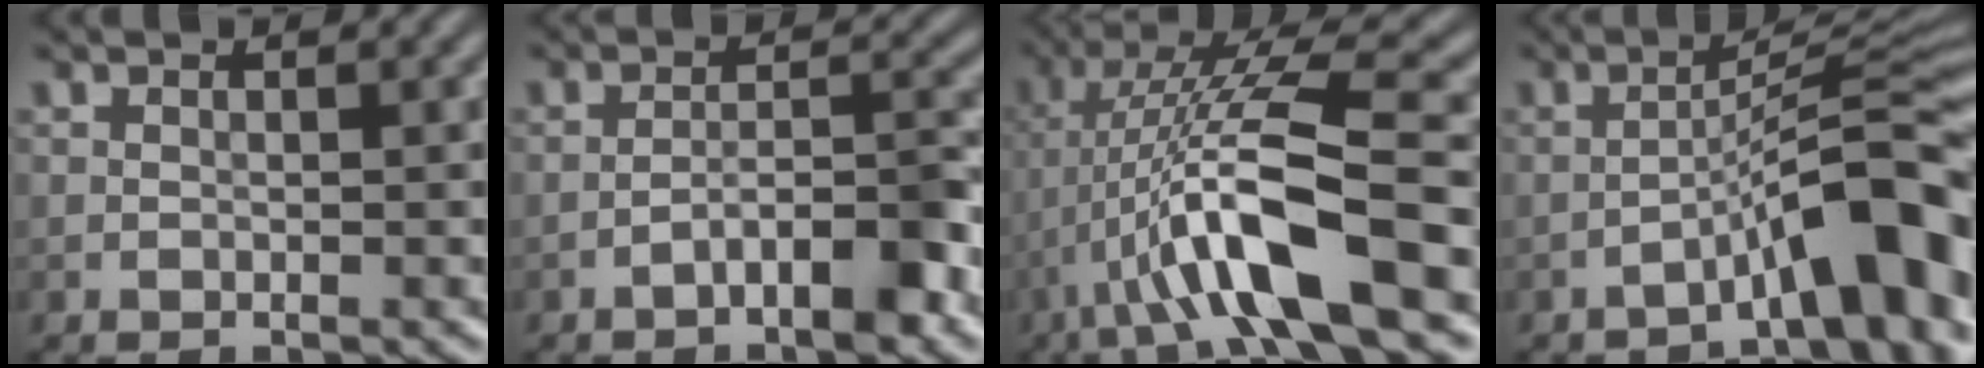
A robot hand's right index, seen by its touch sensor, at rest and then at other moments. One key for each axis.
{"total": 4.2, "fx": -2.6, "fy": 1.0, "fz": 3.2, "tx": -0.050, "ty": 0.017, "tz": -0.047}
{"total": 10.3, "fx": -3.2, "fy": 1.8, "fz": 9.6, "tx": -0.173, "ty": 0.022, "tz": -0.060}
{"total": 8.4, "fx": -4.5, "fy": 1.3, "fz": 7.0, "tx": -0.098, "ty": 0.032, "tz": -0.072}